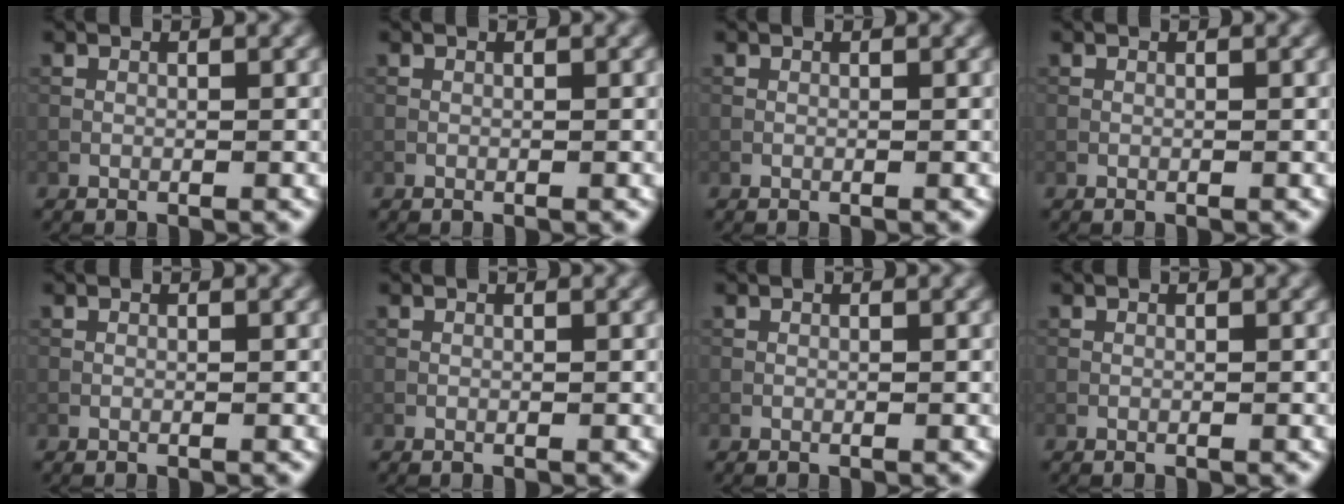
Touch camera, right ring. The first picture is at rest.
{"total": 0.0}
{"total": 0.0}
{"total": 0.0}
{"total": 0.0}
{"total": 0.0}
{"total": 0.0}
{"total": 0.0}